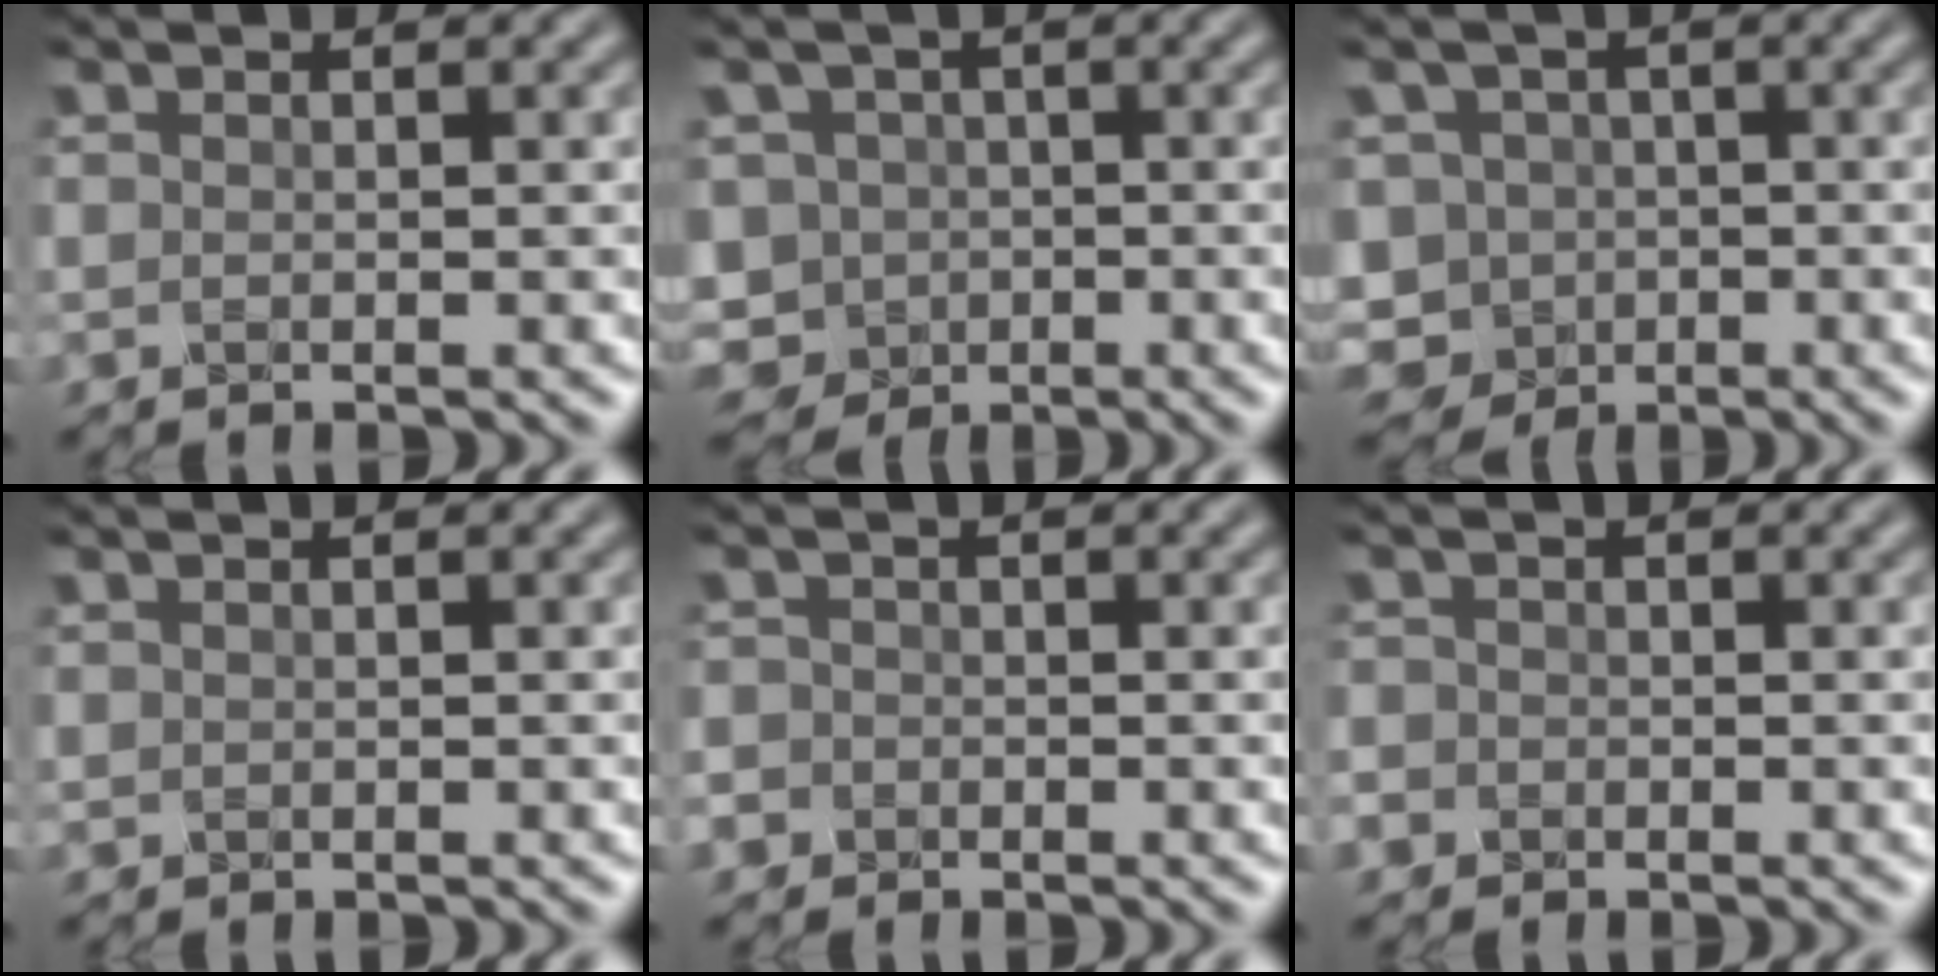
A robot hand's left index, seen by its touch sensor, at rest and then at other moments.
{"total": 6.8, "force": [-2.7, 6.0, 1.8], "torque": [-0.031, -0.009, -0.063]}
{"total": 7.7, "force": [-3.3, 6.7, 2.1], "torque": [-0.040, -0.011, -0.075]}
{"total": 0.0}
{"total": 2.7, "force": [-1.2, 2.4, 0.5], "torque": [0.002, 0.002, -0.033]}
{"total": 1.8, "force": [-0.8, 1.6, 0.3], "torque": [0.002, 0.003, -0.018]}